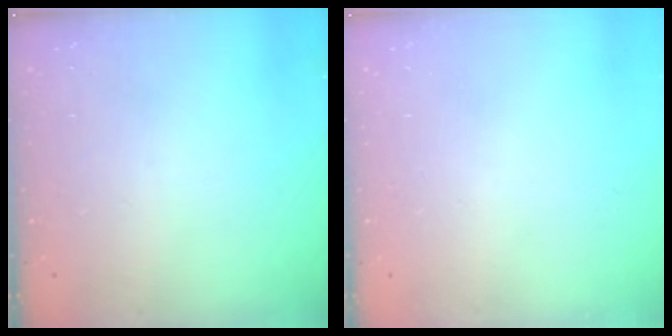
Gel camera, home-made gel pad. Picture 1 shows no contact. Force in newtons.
{"total": 0.0}